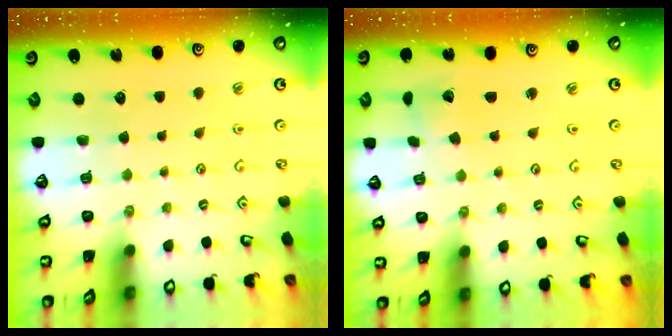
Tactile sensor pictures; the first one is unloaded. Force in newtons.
{"total": 2.9, "press": 2.9, "slide": 0.1}